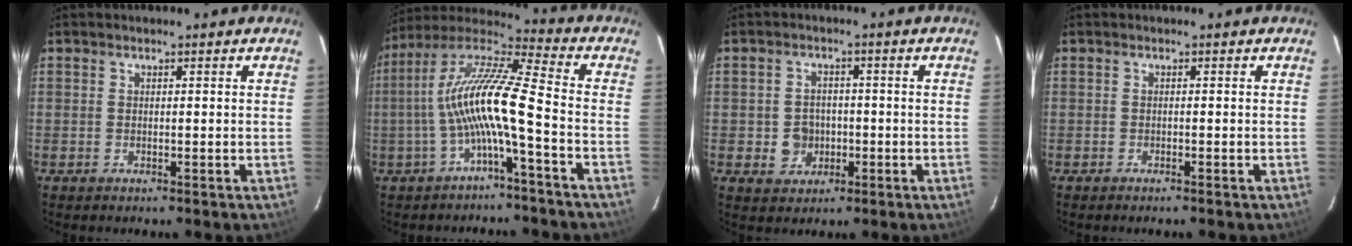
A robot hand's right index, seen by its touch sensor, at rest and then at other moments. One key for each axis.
{"total": 12.9, "fx": -3.4, "fy": 0.7, "fz": 12.4, "tx": -0.244, "ty": 0.016, "tz": -0.068}
{"total": 4.7, "fx": -1.0, "fy": 4.3, "fz": 1.4, "tx": -0.033, "ty": 0.013, "tz": -0.005}
{"total": 0.6, "fx": -0.5, "fy": 0.0, "fz": 0.2, "tx": -0.004, "ty": 0.001, "tz": -0.010}